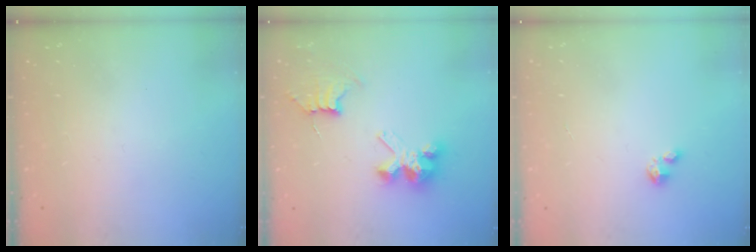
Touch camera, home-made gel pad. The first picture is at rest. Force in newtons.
{"total": 7.8, "press": 7.8, "slide": 0.6}
{"total": 1.2, "press": 1.2, "slide": 0.2}